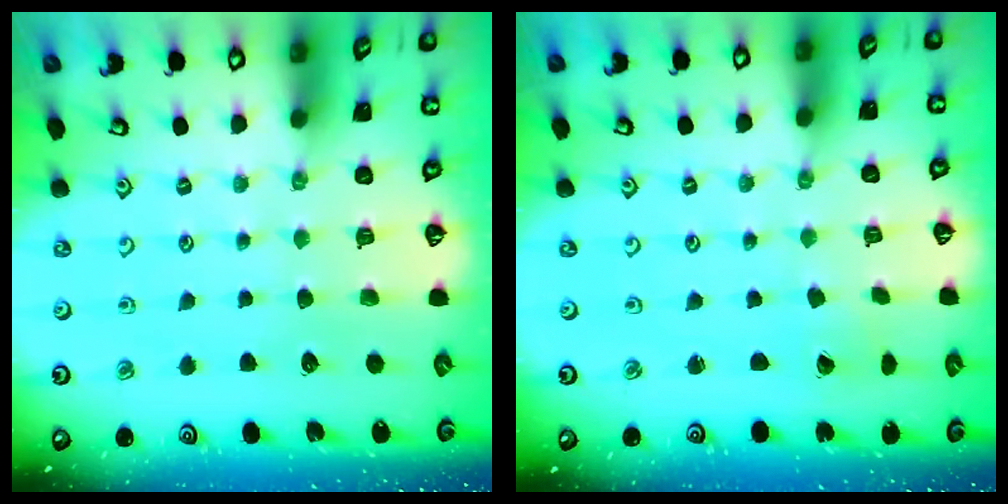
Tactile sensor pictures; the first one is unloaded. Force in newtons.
{"total": 1.2, "press": 1.2, "slide": 0.0}